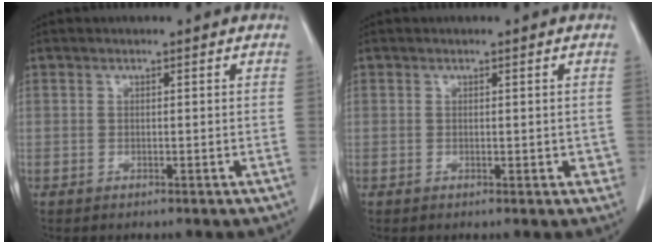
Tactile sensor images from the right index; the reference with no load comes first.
{"total": 1.7, "force": [0.0, 1.2, 1.2], "torque": [-0.003, 0.001, 0.001]}